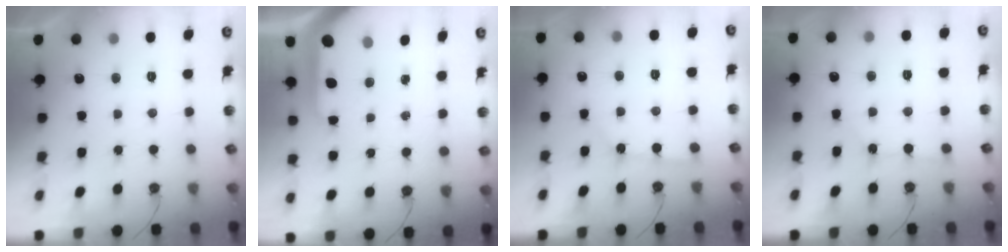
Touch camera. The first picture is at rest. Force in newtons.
{"total": 9.8, "press": 9.8, "slide": 1.1}
{"total": 2.0, "press": 2.0, "slide": 0.2}
{"total": 3.0, "press": 3.0, "slide": 0.4}